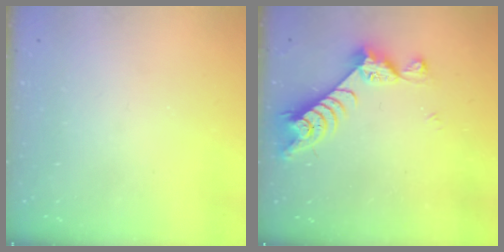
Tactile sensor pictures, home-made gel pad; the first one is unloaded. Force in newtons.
{"total": 7.2, "press": 7.2, "slide": 1.0}